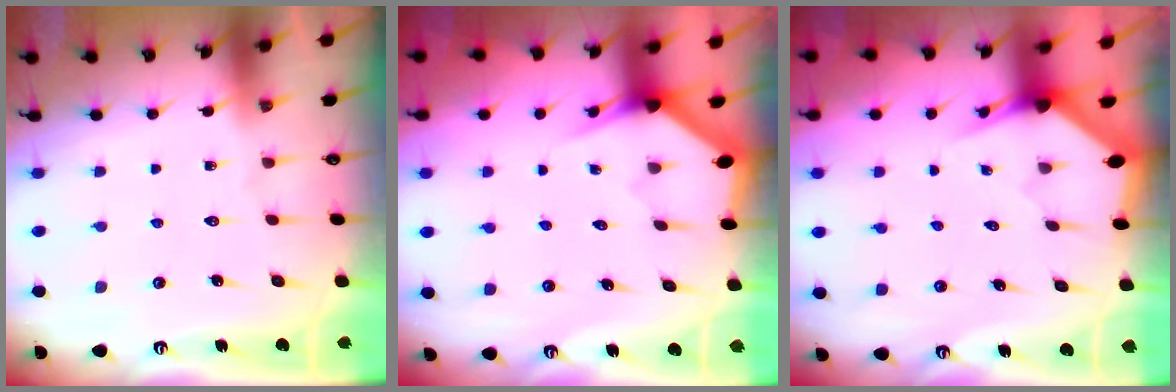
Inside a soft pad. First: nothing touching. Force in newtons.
{"total": 3.1, "press": 3.1, "slide": 0.2}
{"total": 2.9, "press": 2.9, "slide": 0.1}